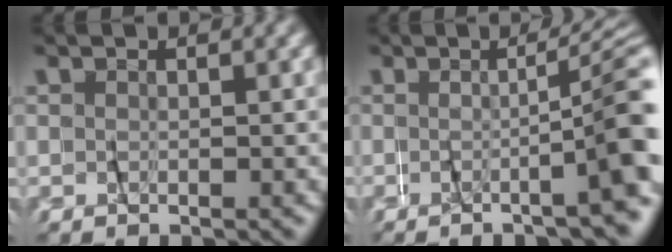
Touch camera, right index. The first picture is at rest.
{"total": 5.4, "force": [-2.9, -1.3, 4.3], "torque": [-0.034, 0.008, -0.046]}